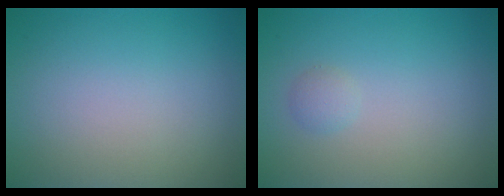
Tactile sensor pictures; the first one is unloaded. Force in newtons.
{"total": 0.8, "press": 0.8, "slide": 0.1}